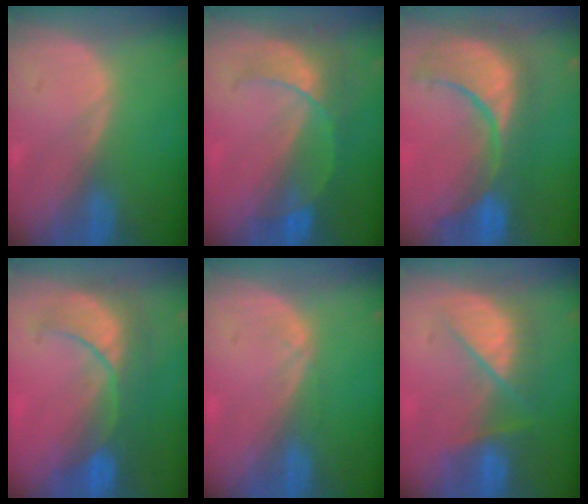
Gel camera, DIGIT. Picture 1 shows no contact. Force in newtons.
{"total": 7.9, "press": 6.9, "slide": 3.8}
{"total": 11.8, "press": 10.8, "slide": 4.8}
{"total": 8.4, "press": 8.3, "slide": 1.3}
{"total": 0.9, "press": 0.8, "slide": 0.2}
{"total": 7.4, "press": 7.4, "slide": 0.5}